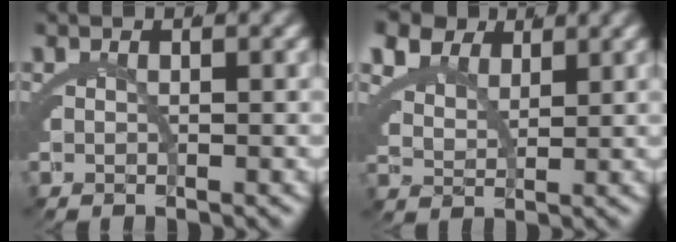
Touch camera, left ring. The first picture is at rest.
{"total": 5.8, "force": [3.5, 3.7, 2.8], "torque": [-0.071, -0.008, 0.063]}